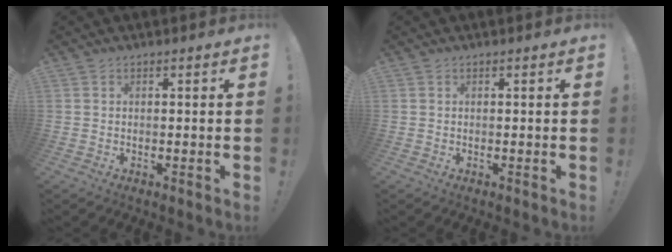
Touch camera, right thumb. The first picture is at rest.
{"total": 0.0}